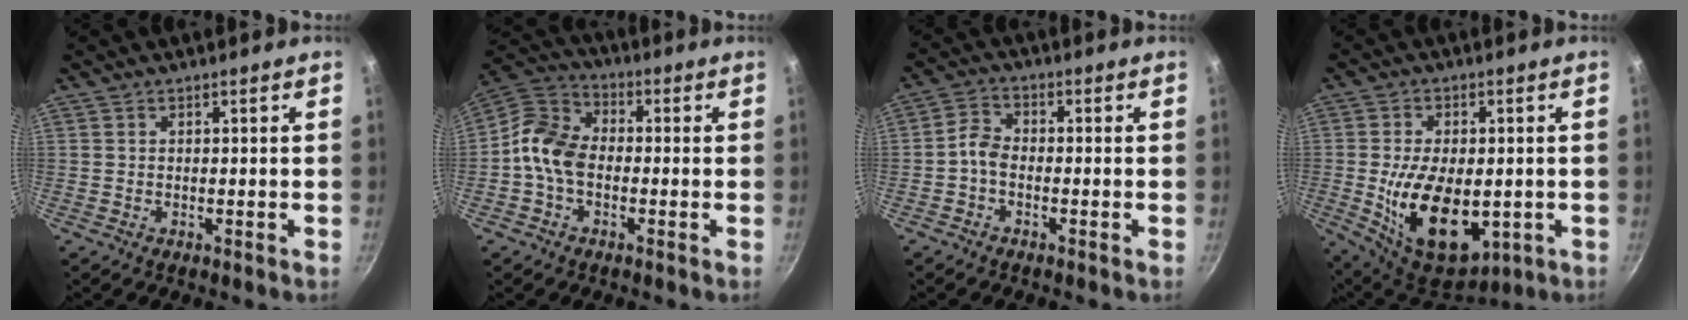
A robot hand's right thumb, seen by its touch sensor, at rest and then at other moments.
{"total": 10.4, "force": [-1.6, 7.3, 7.3], "torque": [-0.134, 0.031, -0.046]}
{"total": 4.2, "force": [-1.3, 2.8, 2.9], "torque": [-0.051, 0.017, -0.036]}
{"total": 17.7, "force": [-3.1, 9.9, 14.3], "torque": [-0.229, -0.011, -0.023]}